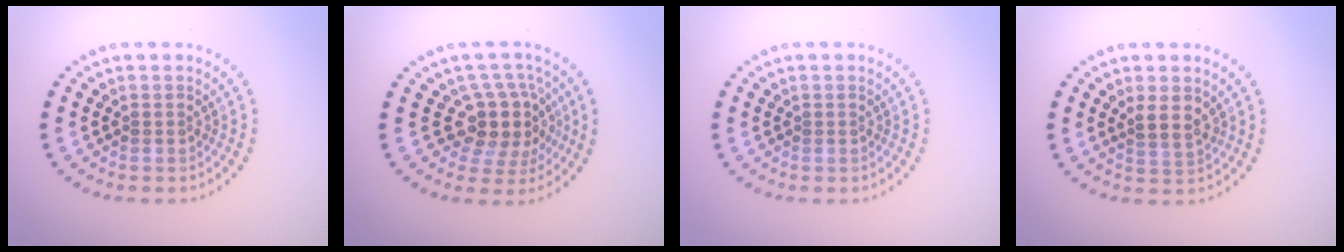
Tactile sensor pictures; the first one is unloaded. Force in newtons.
{"total": 4.4, "press": 3.5, "slide": 2.6}
{"total": 0.0}
{"total": 1.8, "press": 1.5, "slide": 1.1}